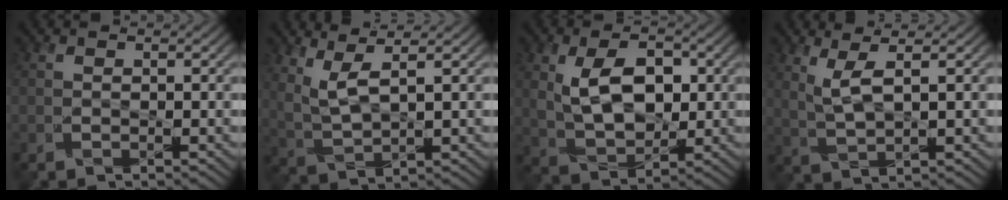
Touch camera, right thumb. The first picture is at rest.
{"total": 5.1, "force": [3.0, 1.3, 3.9], "torque": [-0.097, 0.000, 0.072]}
{"total": 8.2, "force": [1.3, 4.9, 6.5], "torque": [-0.129, 0.003, 0.024]}
{"total": 3.6, "force": [1.7, 0.7, 3.1], "torque": [-0.079, 0.001, 0.044]}